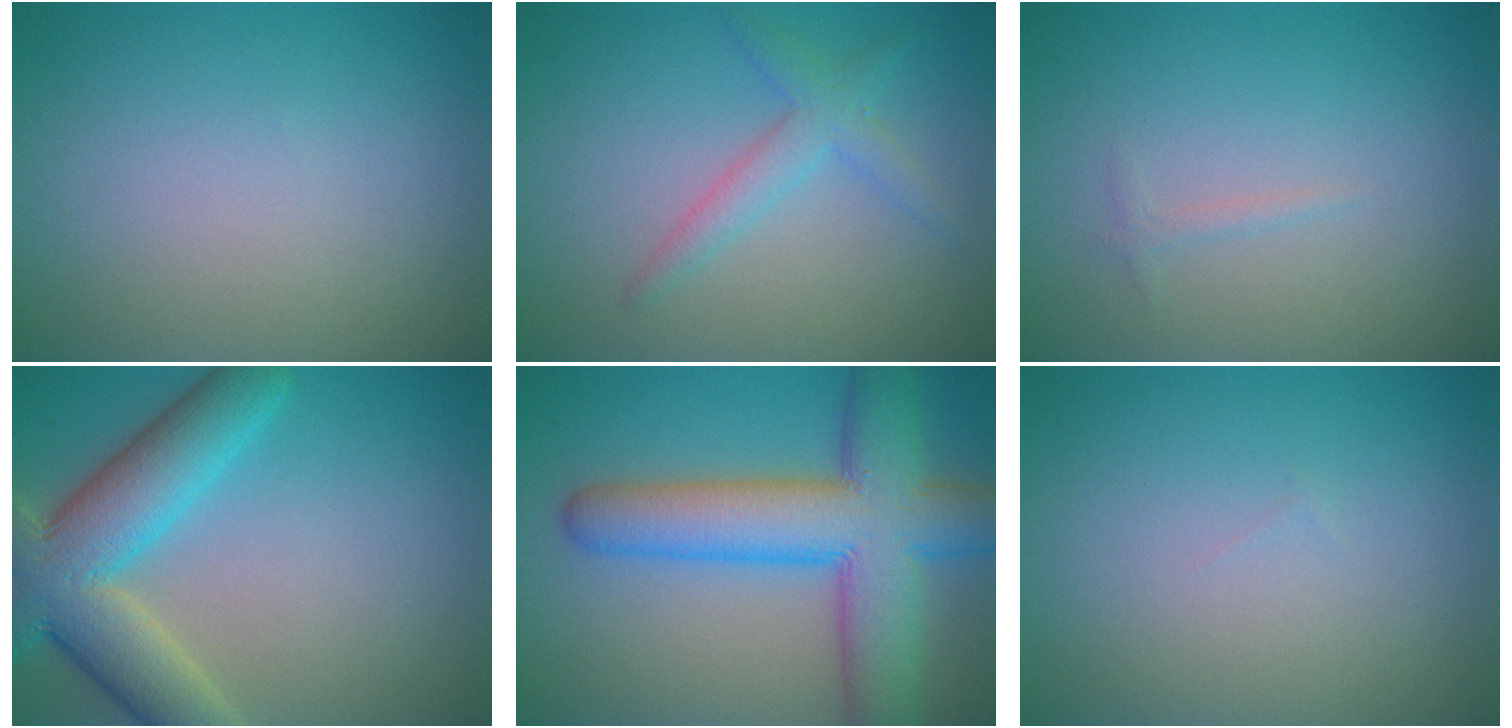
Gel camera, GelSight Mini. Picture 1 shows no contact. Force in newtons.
{"total": 2.5, "press": 2.5, "slide": 0.1}
{"total": 0.6, "press": 0.6, "slide": 0.1}
{"total": 9.2, "press": 9.2, "slide": 0.4}
{"total": 10.5, "press": 10.5, "slide": 0.5}
{"total": 0.0}